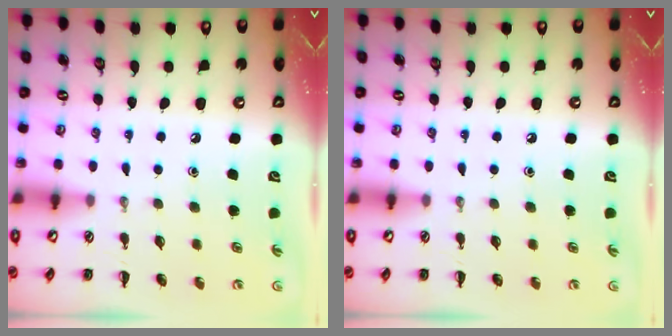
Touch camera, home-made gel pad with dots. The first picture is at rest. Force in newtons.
{"total": 0.0}